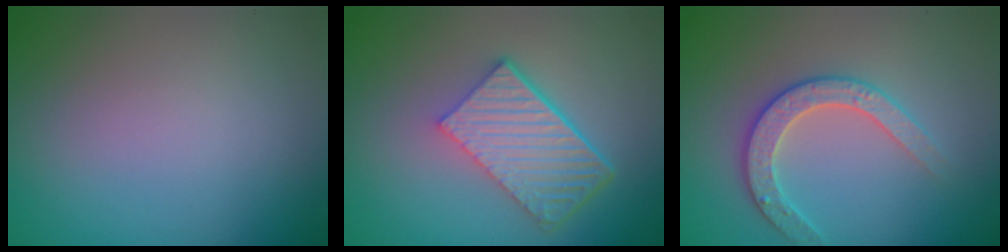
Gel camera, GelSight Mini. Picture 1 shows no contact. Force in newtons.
{"total": 6.2, "press": 4.2, "slide": 4.5}
{"total": 2.8, "press": 2.8, "slide": 0.3}